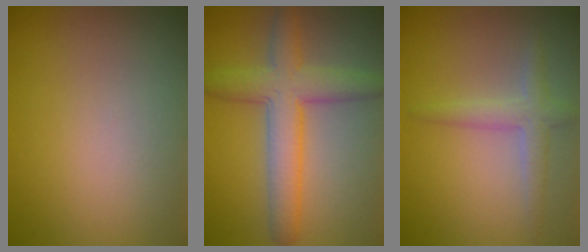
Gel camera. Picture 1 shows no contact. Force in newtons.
{"total": 5.6, "press": 5.6, "slide": 0.1}
{"total": 2.3, "press": 2.3, "slide": 0.1}